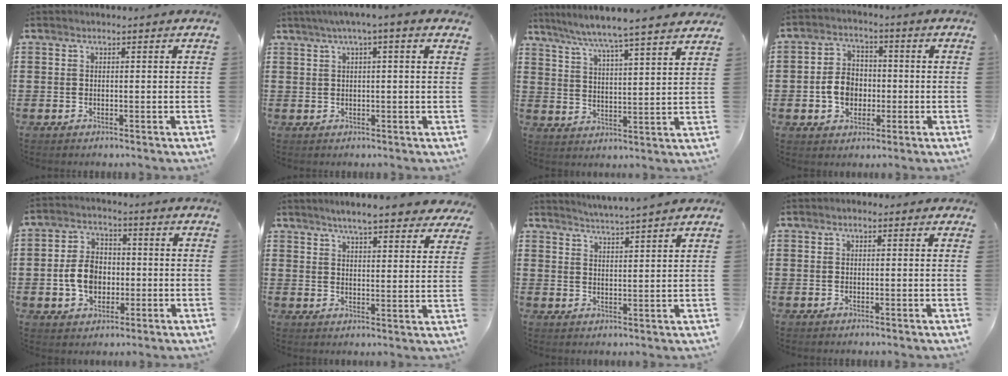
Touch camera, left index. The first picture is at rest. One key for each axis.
{"total": 2.1, "fx": 0.7, "fy": -0.2, "fz": 2.0, "tx": -0.036, "ty": -0.001, "tz": 0.011}
{"total": 5.8, "fx": 5.2, "fy": -1.2, "fz": 2.2, "tx": -0.065, "ty": -0.039, "tz": 0.084}
{"total": 6.1, "fx": -1.2, "fy": 4.8, "fz": 3.5, "tx": -0.079, "ty": 0.004, "tz": -0.028}
{"total": 6.8, "fx": -1.1, "fy": 5.0, "fz": 4.4, "tx": -0.100, "ty": 0.003, "tz": -0.026}
{"total": 5.8, "fx": 5.3, "fy": 0.3, "fz": 2.4, "tx": -0.056, "ty": -0.019, "tz": 0.092}
{"total": 3.3, "fx": 3.2, "fy": -0.9, "fz": 0.2, "tx": -0.015, "ty": -0.017, "tz": 0.058}
{"total": 0.7, "fx": 0.0, "fy": 0.6, "fz": 0.4, "tx": -0.009, "ty": 0.004, "tz": -0.002}